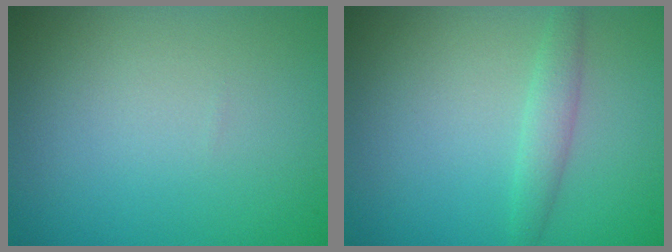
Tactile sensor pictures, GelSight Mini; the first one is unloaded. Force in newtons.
{"total": 1.8, "press": 1.8, "slide": 0.1}